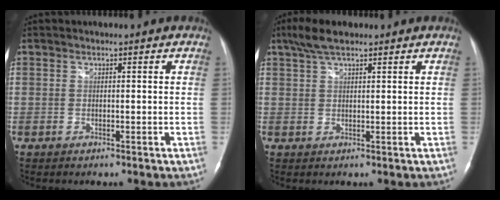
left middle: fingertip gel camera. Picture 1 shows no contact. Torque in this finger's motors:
{"motor_torque": [0.26, -0.25, -0.04, 0.04]}